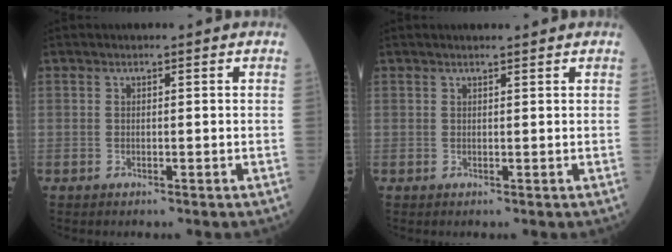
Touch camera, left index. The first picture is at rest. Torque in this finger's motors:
{"motor_torque": [0.40, -0.43, -0.02, 0.01]}